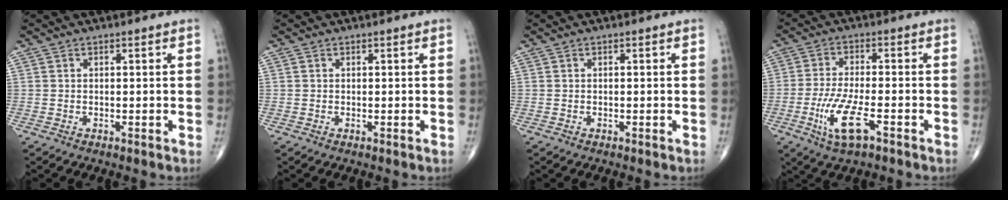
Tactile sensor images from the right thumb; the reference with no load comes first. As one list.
[{"total": 0.0}, {"total": 0.0}, {"total": 9.1, "force": [-3.9, 2.6, 7.8], "torque": [-0.165, 0.007, -0.069]}]